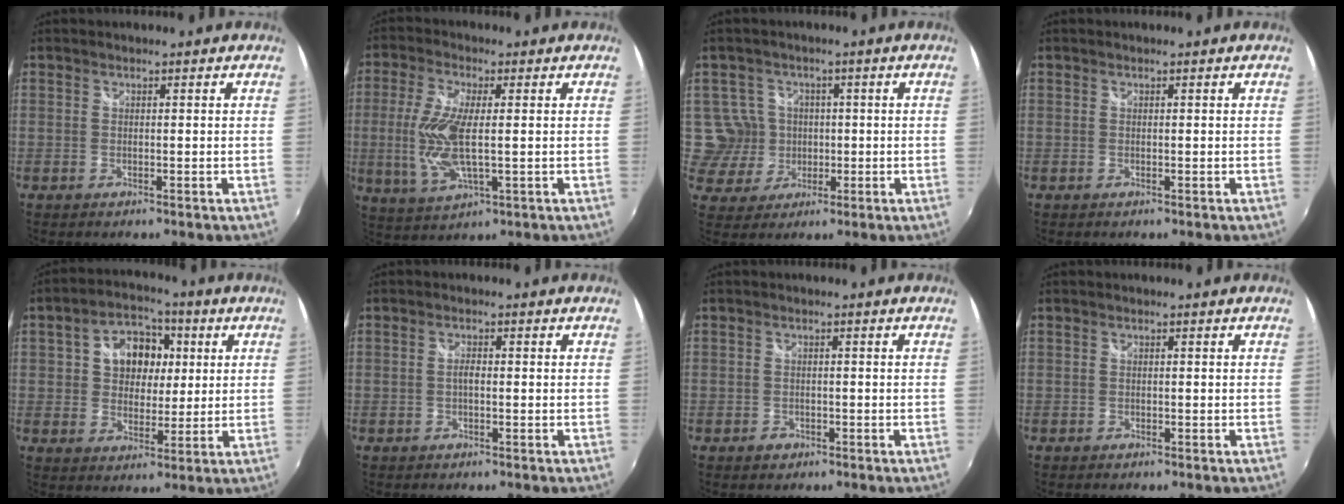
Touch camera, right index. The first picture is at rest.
{"total": 11.0, "force": [-0.3, 3.5, 10.4], "torque": [-0.220, -0.008, -0.002]}
{"total": 6.9, "force": [0.1, 6.9, 0.7], "torque": [-0.032, 0.018, 0.010]}
{"total": 0.0}
{"total": 11.1, "force": [2.5, 8.5, 6.6], "torque": [-0.132, 0.031, 0.045]}
{"total": 1.3, "force": [-0.4, 0.5, 1.1], "torque": [-0.022, 0.003, -0.009]}
{"total": 1.9, "force": [-1.0, 1.6, 0.3], "torque": [-0.007, 0.004, -0.014]}
{"total": 0.7, "force": [-0.6, 0.5, 0.1], "torque": [-0.003, -0.003, -0.010]}